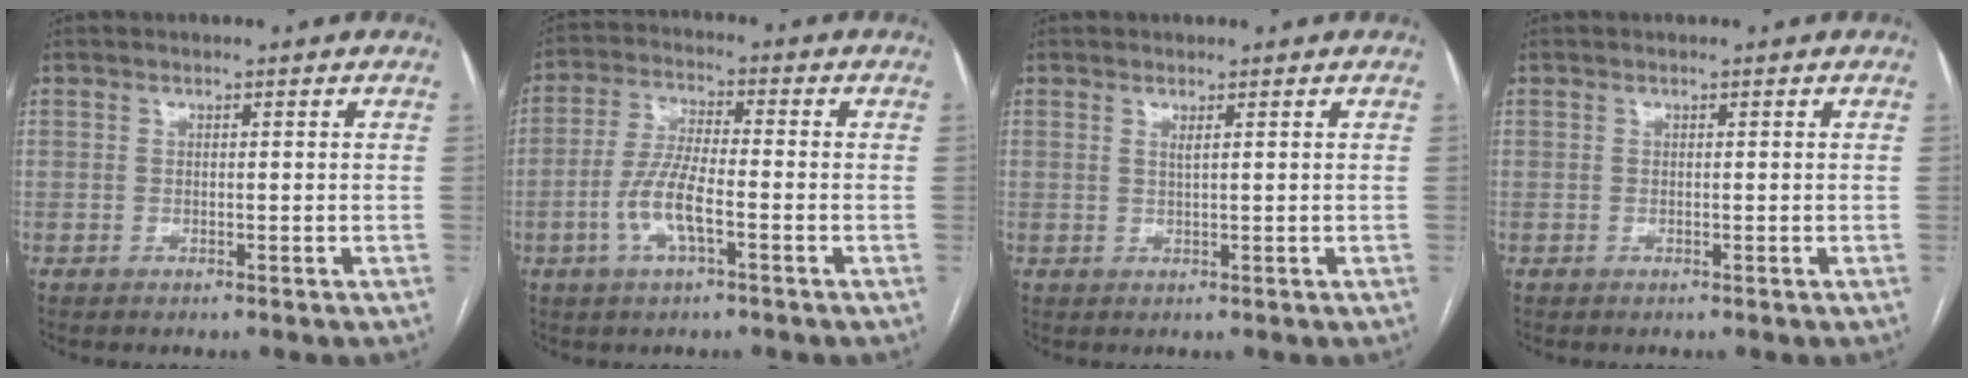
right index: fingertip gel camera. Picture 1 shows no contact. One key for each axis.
{"total": 7.6, "fx": -2.6, "fy": 1.7, "fz": 7.0, "tx": -0.148, "ty": 0.004, "tz": -0.052}
{"total": 1.0, "fx": 0.5, "fy": 0.0, "fz": 0.8, "tx": -0.020, "ty": -0.005, "tz": 0.011}
{"total": 0.0}